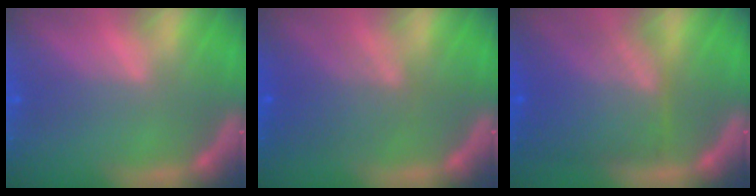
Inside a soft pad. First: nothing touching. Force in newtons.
{"total": 4.5}
{"total": 9.1}